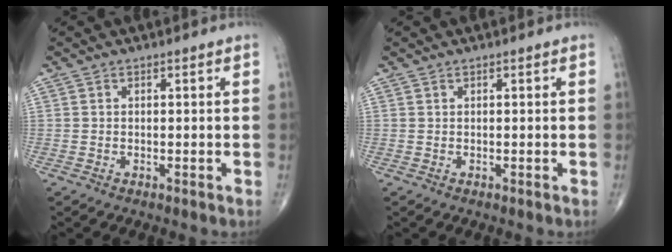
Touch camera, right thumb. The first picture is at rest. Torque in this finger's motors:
{"motor_torque": [-0.01, 0.01, 0.07, 0.08, 0.00]}